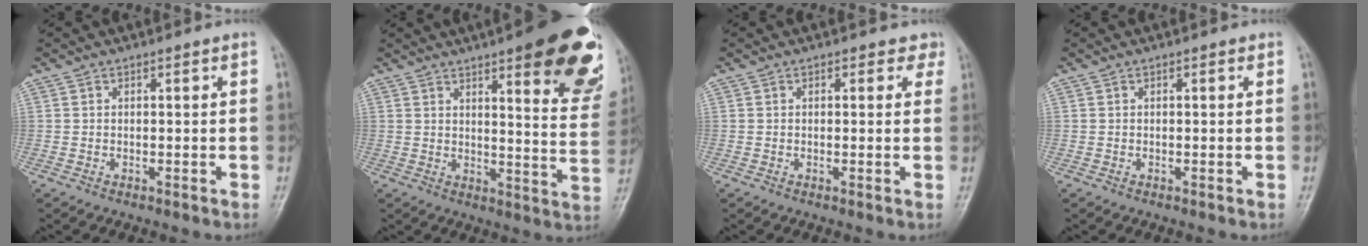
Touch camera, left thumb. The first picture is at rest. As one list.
[{"total": 21.3, "force": [11.9, 5.3, 16.8], "torque": [-0.179, -0.052, 0.142]}, {"total": 2.0, "force": [1.2, 1.5, 0.7], "torque": [0.021, -0.003, 0.004]}, {"total": 0.0}]